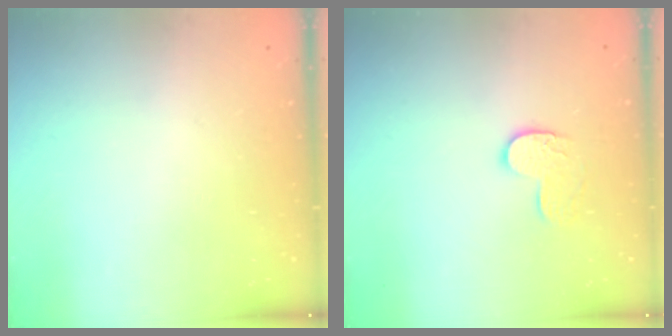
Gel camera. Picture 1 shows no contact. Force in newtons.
{"total": 8.0, "press": 8.0, "slide": 0.4}